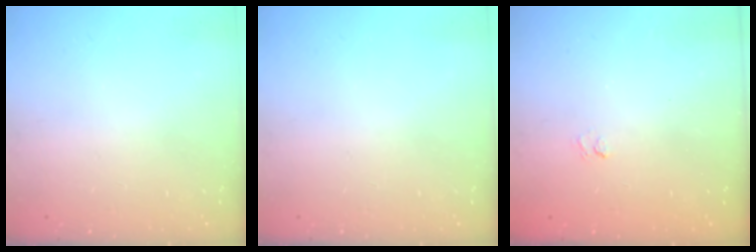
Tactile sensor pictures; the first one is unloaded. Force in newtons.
{"total": 0.0}
{"total": 1.6, "press": 1.0, "slide": 1.2}